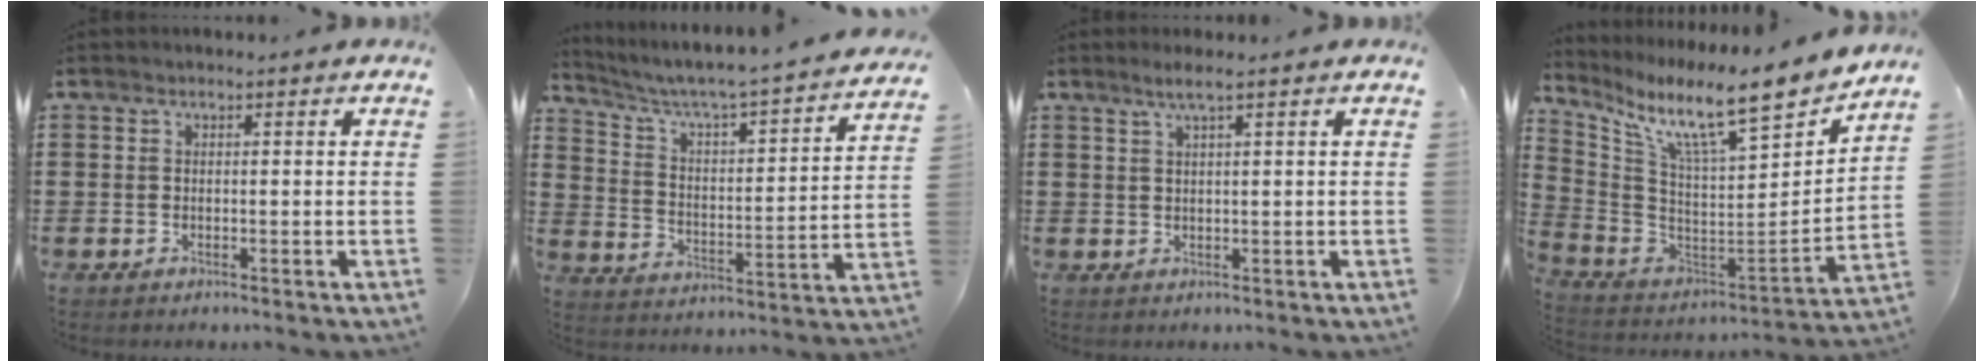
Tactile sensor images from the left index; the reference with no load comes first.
{"total": 3.8, "force": [3.3, 0.0, 1.9], "torque": [-0.055, -0.039, 0.041]}
{"total": 2.2, "force": [1.3, -0.2, 1.7], "torque": [-0.036, -0.001, 0.023]}
{"total": 11.3, "force": [8.3, 1.3, 7.5], "torque": [-0.153, -0.071, 0.130]}